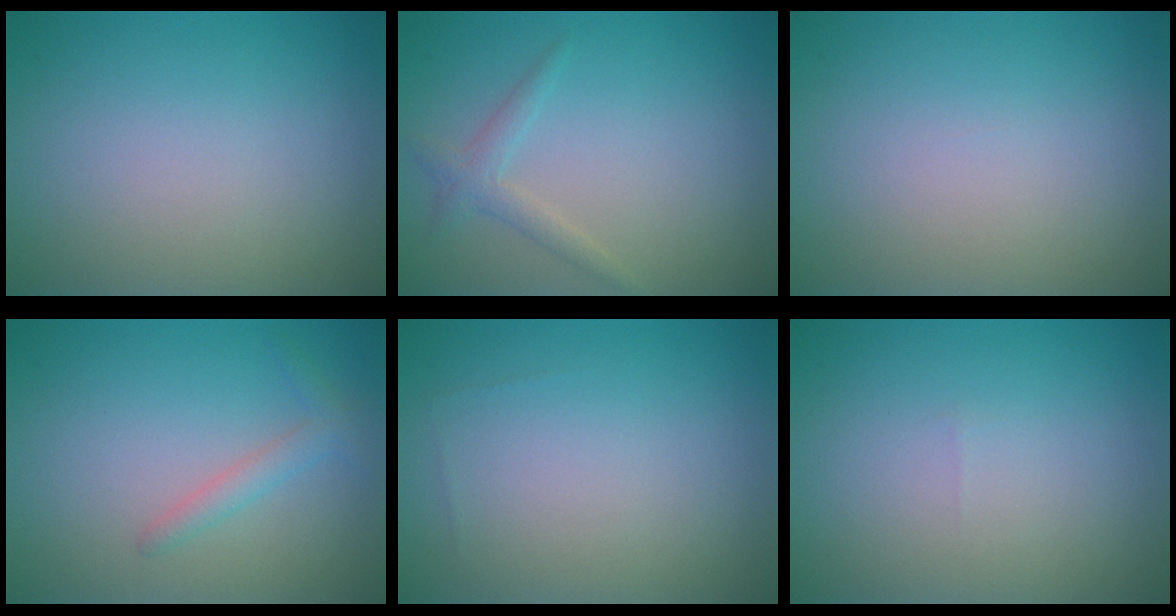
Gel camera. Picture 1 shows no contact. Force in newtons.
{"total": 1.7, "press": 1.7, "slide": 0.1}
{"total": 0.0}
{"total": 1.5, "press": 1.5, "slide": 0.1}
{"total": 0.0}
{"total": 0.0}